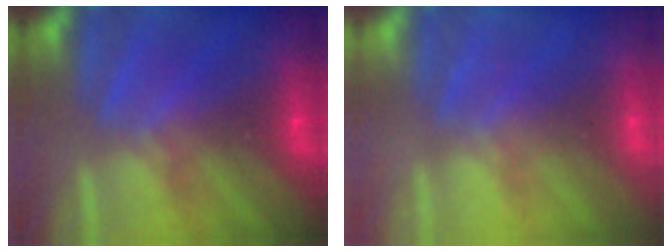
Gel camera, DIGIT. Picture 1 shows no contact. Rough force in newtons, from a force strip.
{"total": 2.2}